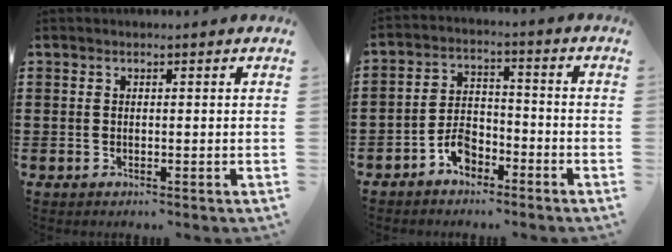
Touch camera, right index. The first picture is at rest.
{"total": 4.9, "force": [-3.3, 2.7, 2.3], "torque": [-0.047, 0.011, -0.065]}